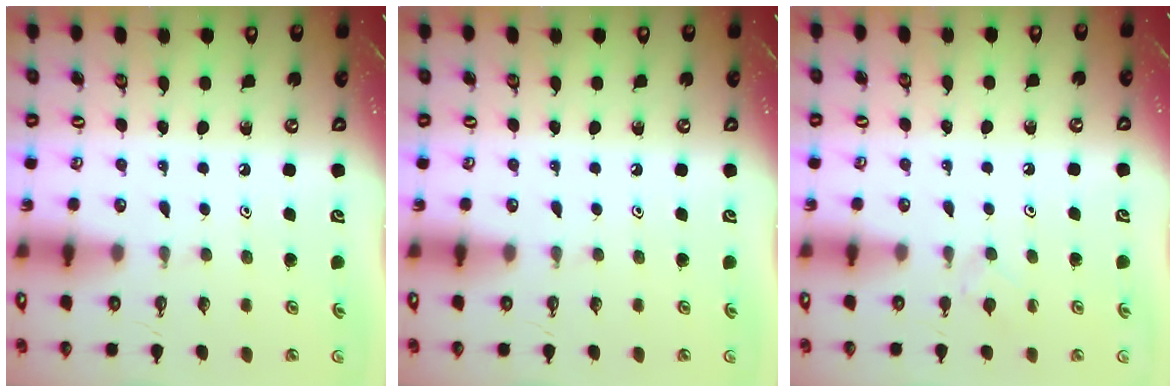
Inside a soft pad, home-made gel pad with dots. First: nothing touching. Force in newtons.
{"total": 0.0}
{"total": 3.3, "press": 3.2, "slide": 0.7}